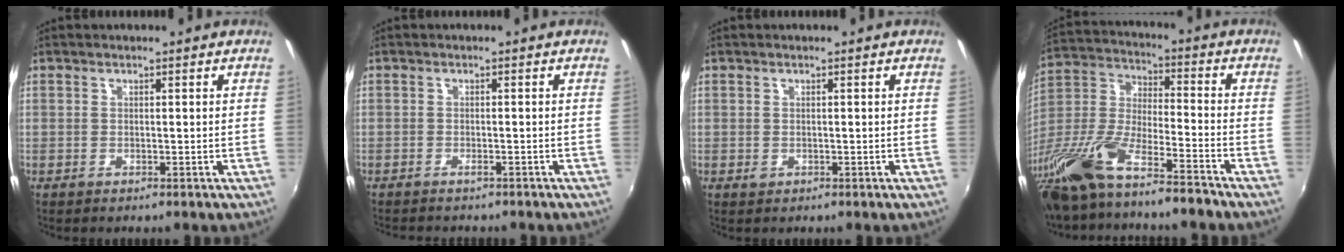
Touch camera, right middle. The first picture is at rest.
{"total": 2.3, "force": [-2.1, 0.5, 0.9], "torque": [-0.027, -0.007, -0.034]}
{"total": 0.7, "force": [-0.2, 0.6, 0.3], "torque": [-0.004, -0.002, -0.004]}
{"total": 18.9, "force": [-14.3, 2.4, 12.2], "torque": [-0.259, -0.039, -0.269]}